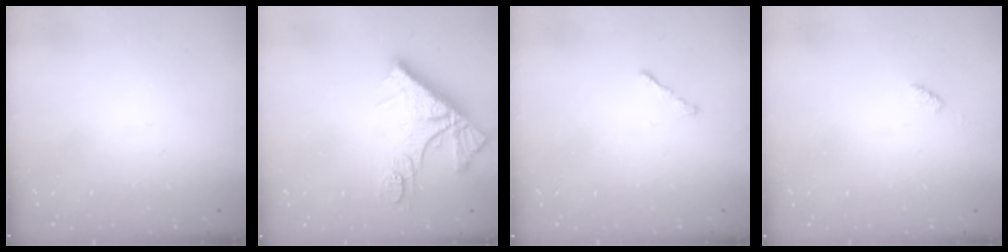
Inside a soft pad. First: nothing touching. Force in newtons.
{"total": 12.7, "press": 12.7, "slide": 0.7}
{"total": 0.7, "press": 0.5, "slide": 0.5}
{"total": 0.9, "press": 0.9, "slide": 0.2}